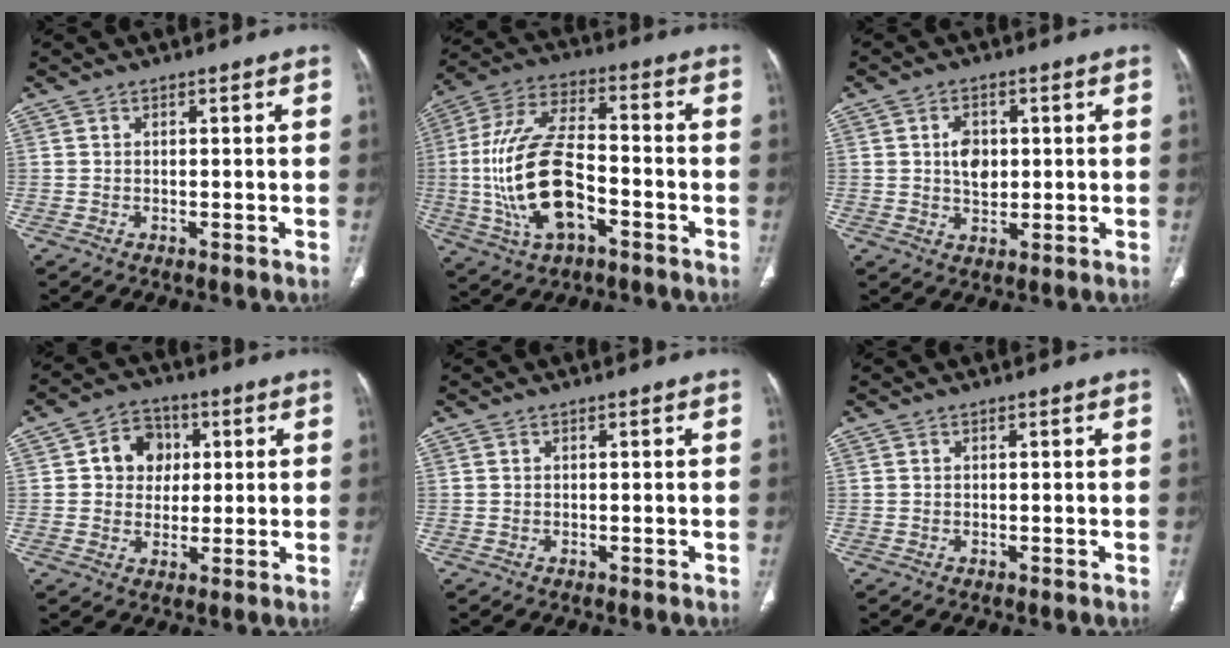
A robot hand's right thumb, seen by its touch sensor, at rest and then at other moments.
{"total": 18.3, "force": [-4.2, 8.9, 15.4], "torque": [-0.316, 0.032, -0.074]}
{"total": 5.3, "force": [0.8, 3.7, 3.7], "torque": [-0.045, -0.004, 0.016]}
{"total": 8.3, "force": [1.7, 7.1, 4.0], "torque": [-0.019, 0.003, 0.023]}
{"total": 0.0}
{"total": 0.0}